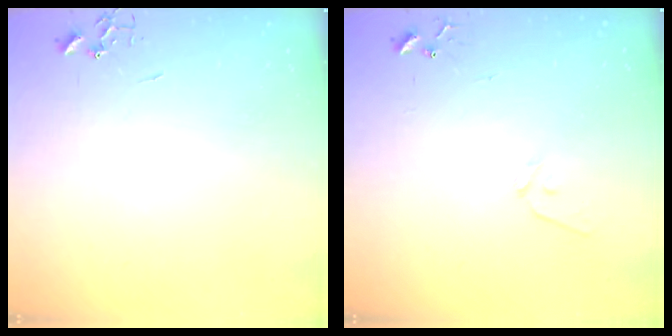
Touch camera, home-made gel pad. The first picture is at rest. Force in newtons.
{"total": 8.1, "press": 8.0, "slide": 0.8}